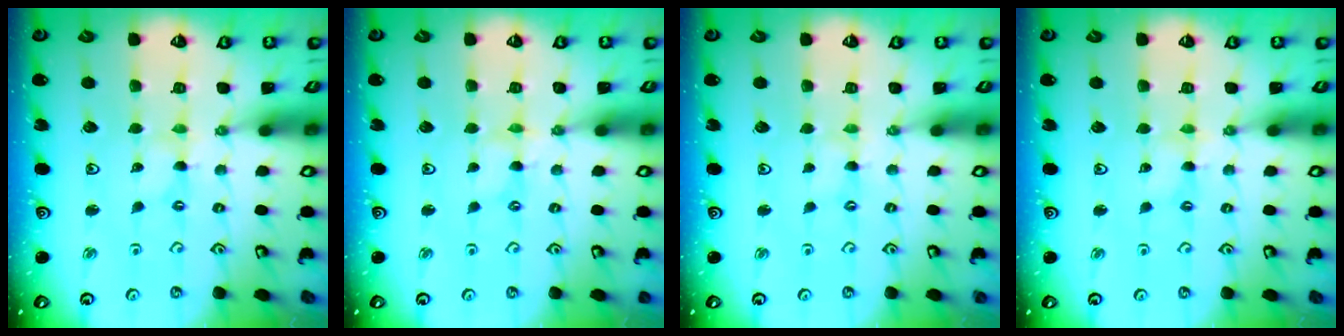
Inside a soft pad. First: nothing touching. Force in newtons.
{"total": 1.5, "press": 1.5, "slide": 0.2}
{"total": 1.1, "press": 1.1, "slide": 0.2}
{"total": 1.1, "press": 1.1, "slide": 0.3}